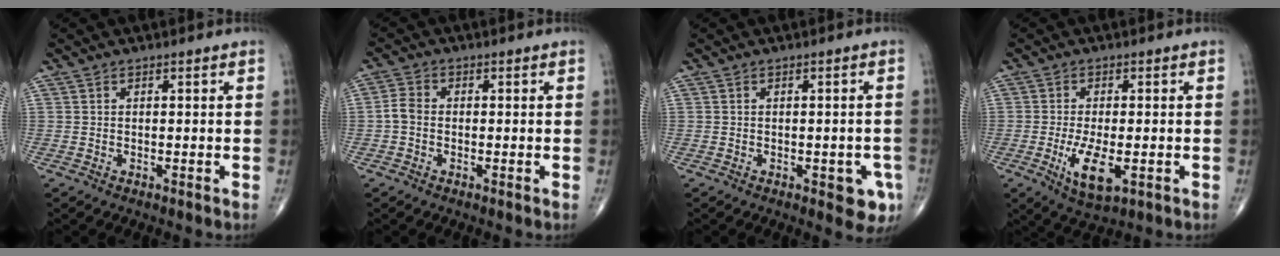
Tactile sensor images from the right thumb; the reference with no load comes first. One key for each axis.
{"total": 2.9, "fx": -0.6, "fy": 2.1, "fz": 1.9, "tx": -0.036, "ty": 0.008, "tz": -0.021}
{"total": 5.1, "fx": -2.0, "fy": 2.4, "fz": 4.0, "tx": -0.022, "ty": 0.003, "tz": -0.020}
{"total": 7.7, "fx": -2.1, "fy": 3.0, "fz": 6.8, "tx": -0.126, "ty": -0.015, "tz": -0.030}